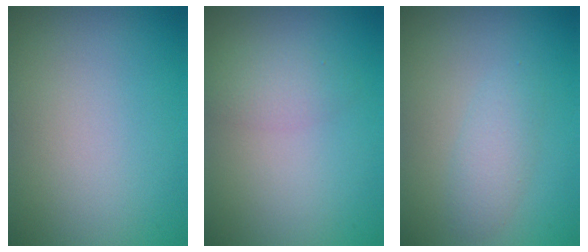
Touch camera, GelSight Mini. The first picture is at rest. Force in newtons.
{"total": 1.9, "press": 1.9, "slide": 0.1}
{"total": 2.0, "press": 2.0, "slide": 0.1}